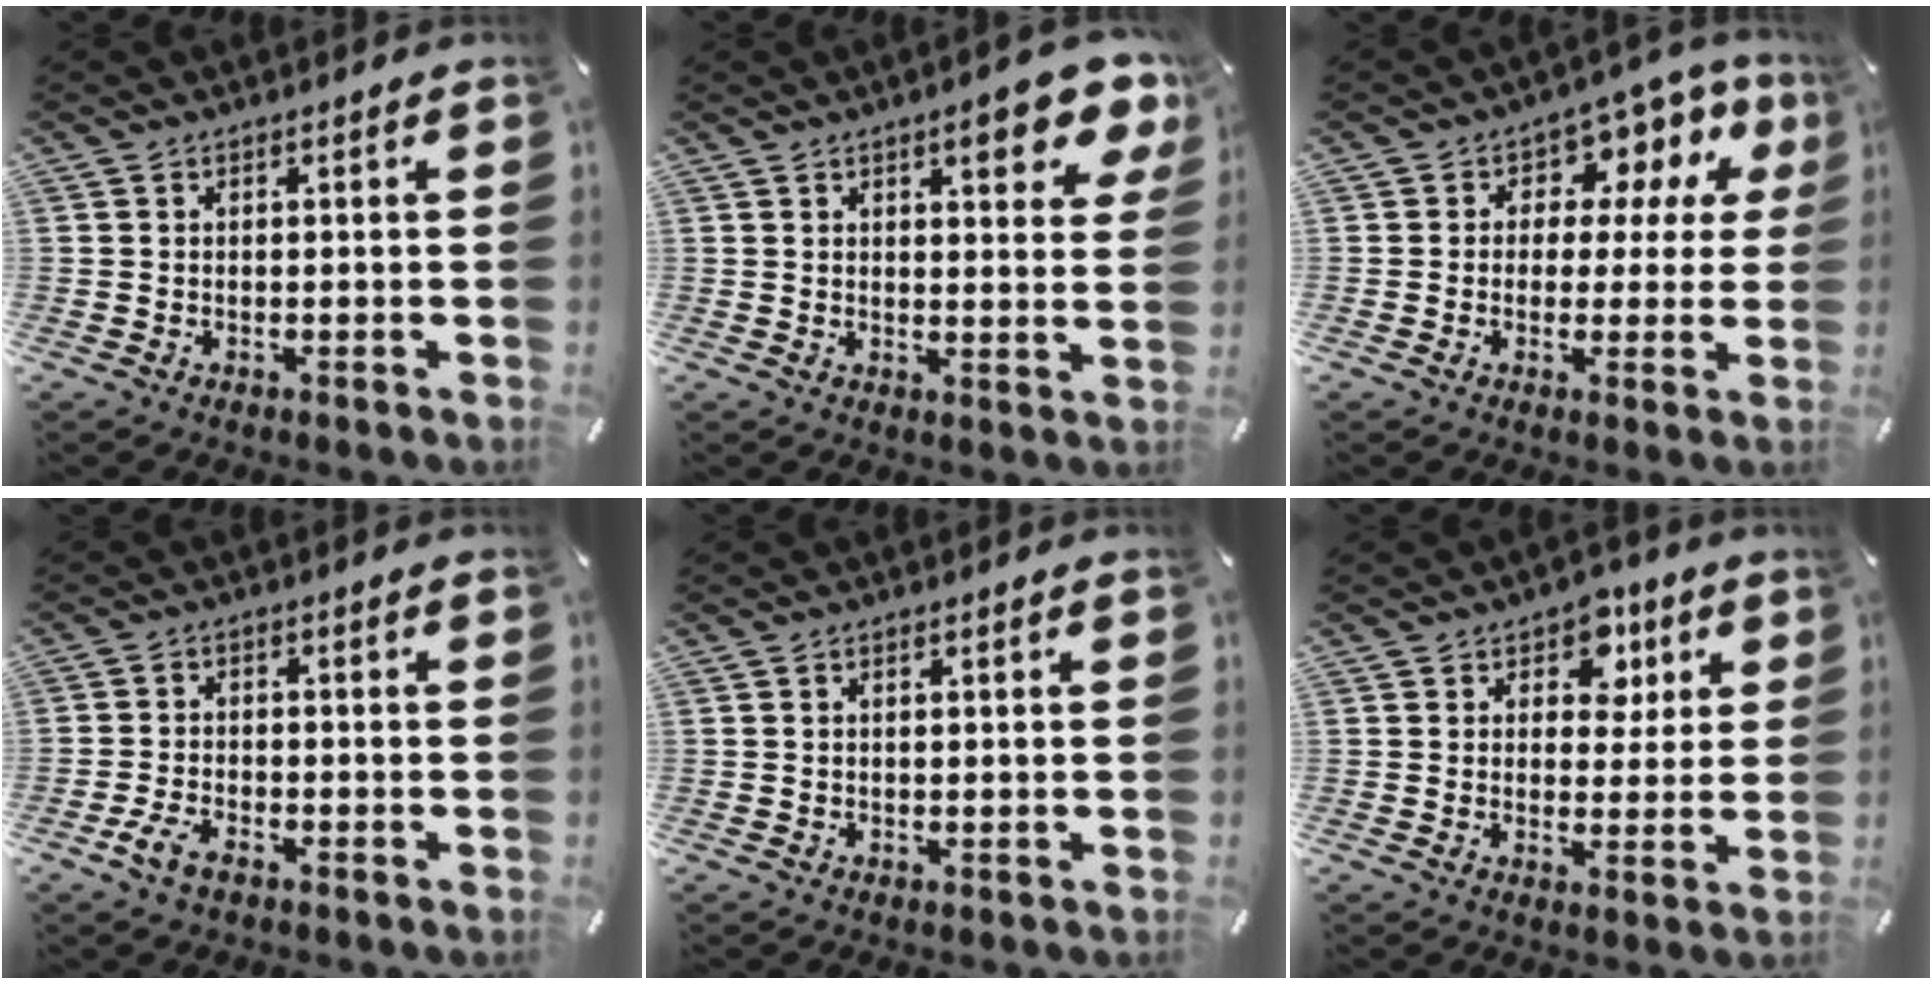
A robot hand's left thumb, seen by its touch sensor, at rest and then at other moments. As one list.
[{"total": 9.9, "force": [5.8, 3.1, 7.5], "torque": [-0.096, -0.030, 0.092]}, {"total": 8.3, "force": [2.7, 6.5, 4.4], "torque": [-0.063, -0.016, 0.046]}, {"total": 4.4, "force": [-2.6, 2.3, 2.8], "torque": [-0.072, 0.005, -0.054]}, {"total": 0.7, "force": [0.1, 0.2, 0.7], "torque": [-0.013, 0.001, 0.001]}, {"total": 8.4, "force": [3.3, 6.4, 4.2], "torque": [-0.044, -0.008, 0.054]}]